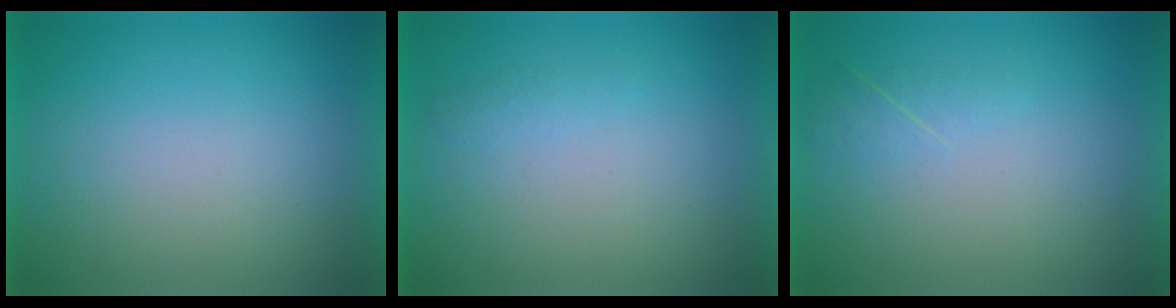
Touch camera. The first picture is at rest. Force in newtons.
{"total": 1.2}
{"total": 1.9}